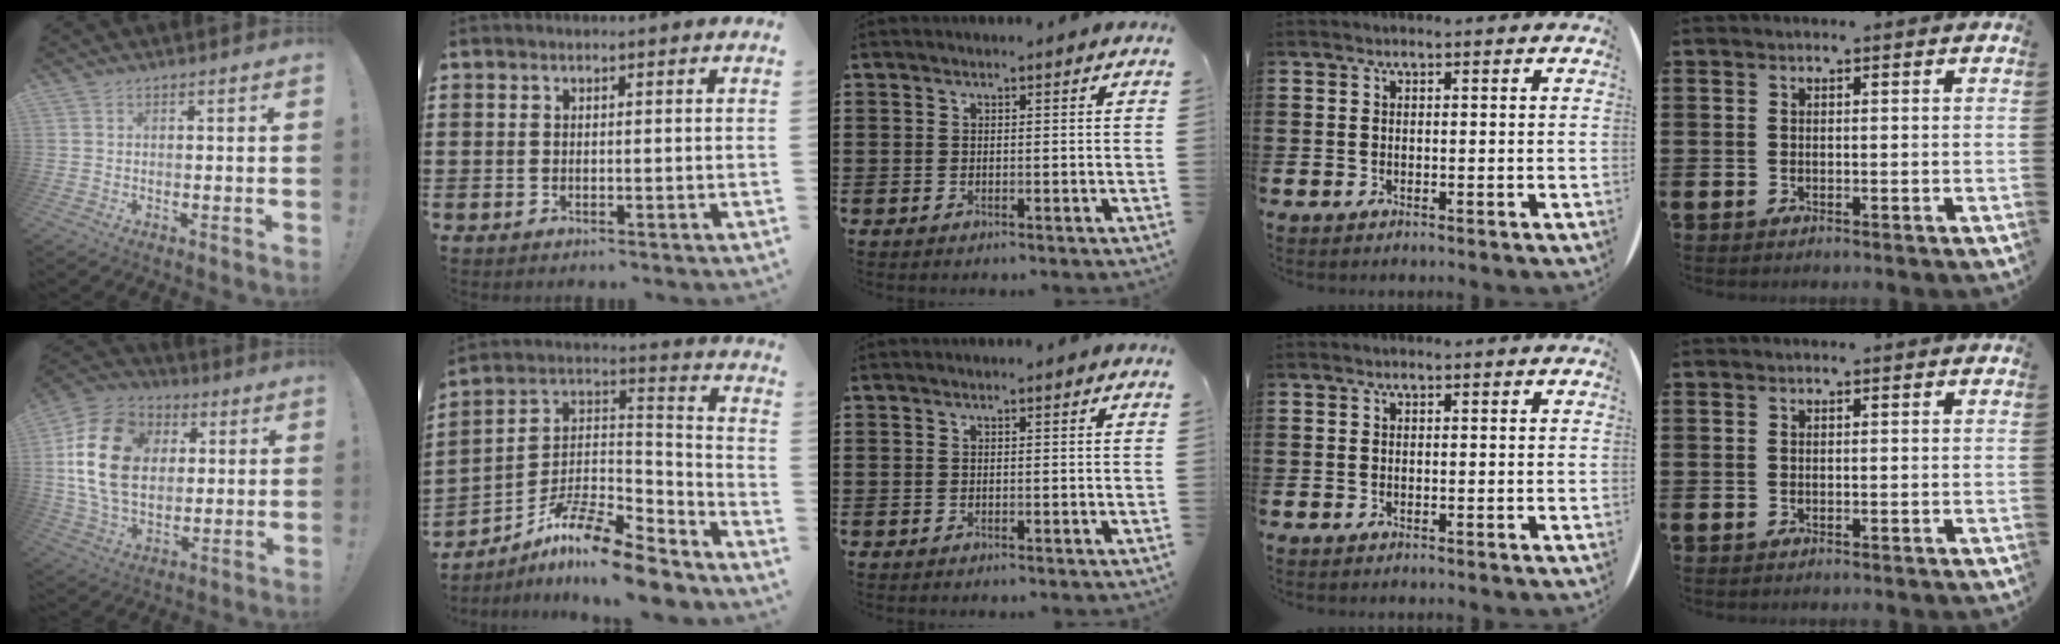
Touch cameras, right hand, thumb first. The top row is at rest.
{"thumb": {"total": 21.5, "force": [4.2, 15.7, 14.1], "torque": [-0.250, -0.001, 0.076]}, "index": {"total": 11.7, "force": [-9.4, 2.3, 6.5], "torque": [-0.131, 0.017, -0.187]}}